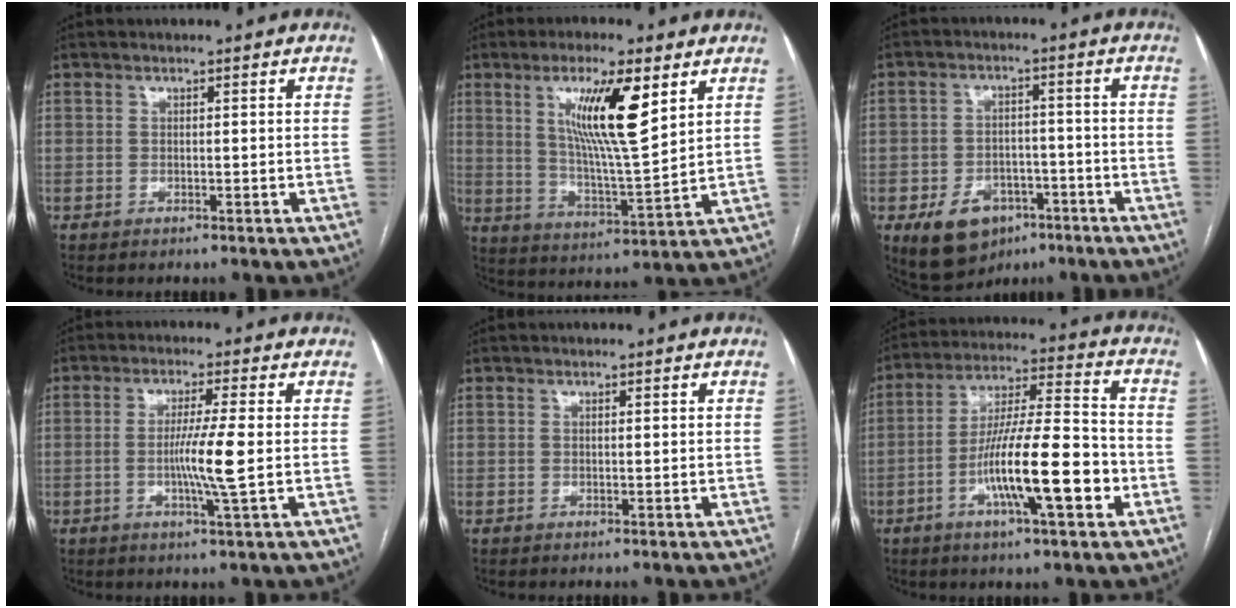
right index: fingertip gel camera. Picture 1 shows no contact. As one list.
[{"total": 12.7, "force": [5.4, 1.3, 11.4], "torque": [-0.209, -0.008, 0.098]}, {"total": 9.2, "force": [-4.7, 6.5, 4.6], "torque": [-0.082, 0.010, -0.063]}, {"total": 6.5, "force": [-0.7, -0.9, 6.4], "torque": [-0.119, -0.010, -0.014]}, {"total": 0.0}, {"total": 15.4, "force": [-4.9, 1.9, 14.5], "torque": [-0.255, 0.002, -0.083]}]